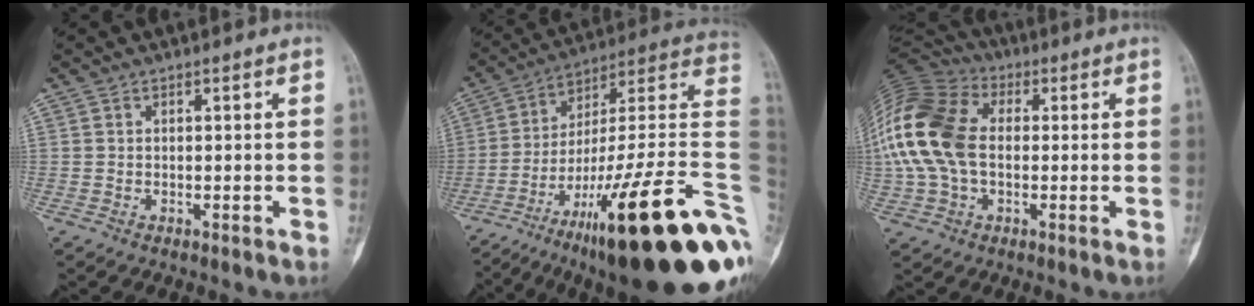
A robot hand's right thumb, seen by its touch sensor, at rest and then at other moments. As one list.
[{"total": 33.4, "force": [-13.2, 6.3, 30.0], "torque": [-0.345, 0.072, -0.209]}, {"total": 20.0, "force": [0.7, 13.2, 15.0], "torque": [-0.347, 0.023, 0.007]}]